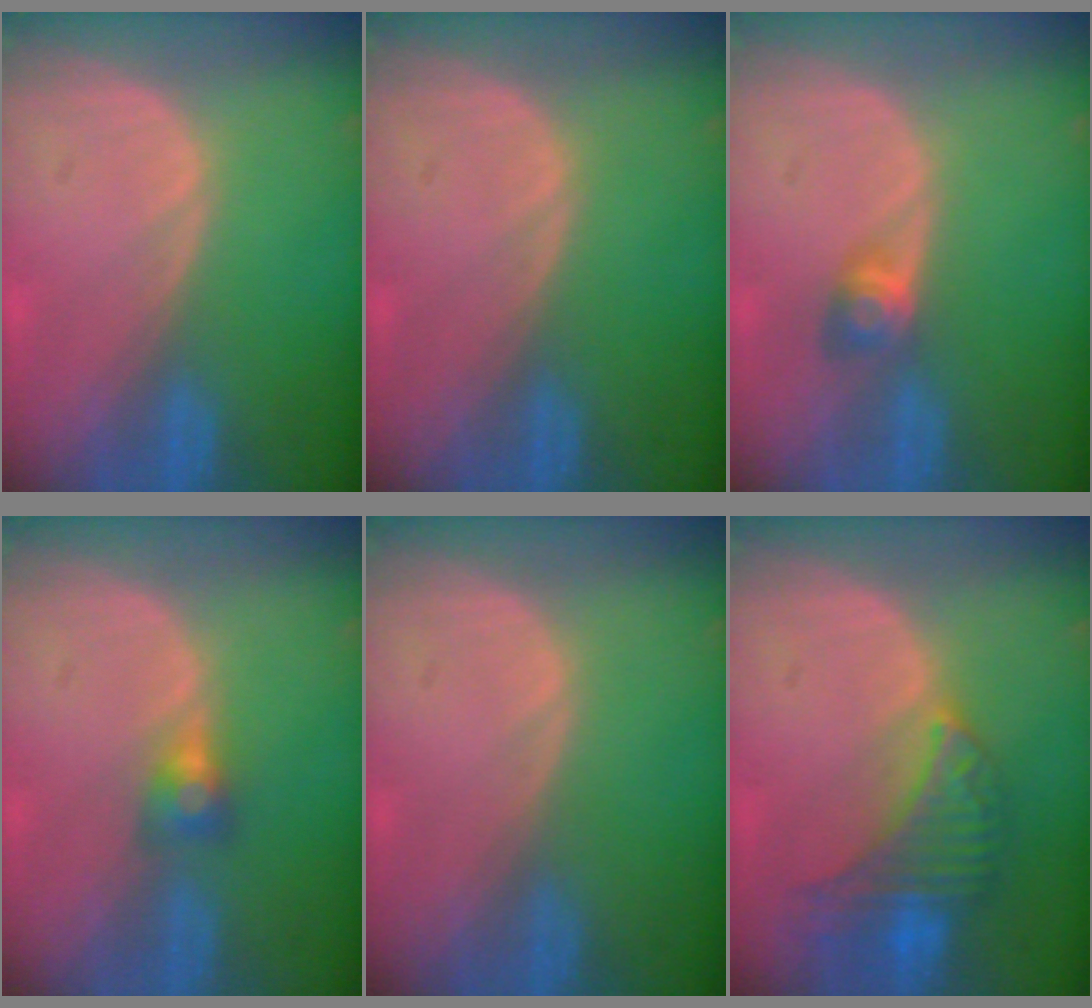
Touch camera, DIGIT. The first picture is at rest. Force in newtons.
{"total": 0.0}
{"total": 2.9, "press": 2.6, "slide": 1.4}
{"total": 2.9, "press": 2.5, "slide": 1.5}
{"total": 0.0}
{"total": 7.3, "press": 7.0, "slide": 1.9}